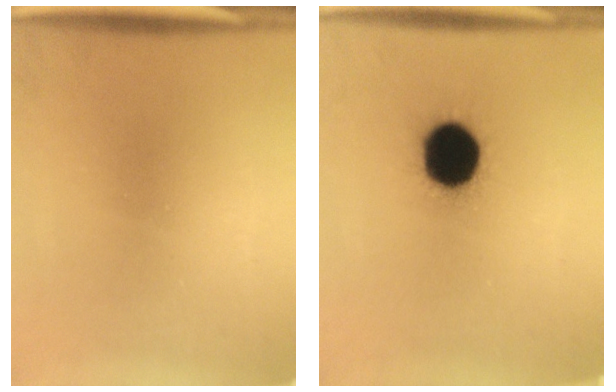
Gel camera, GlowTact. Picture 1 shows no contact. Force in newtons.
{"total": 16.3}